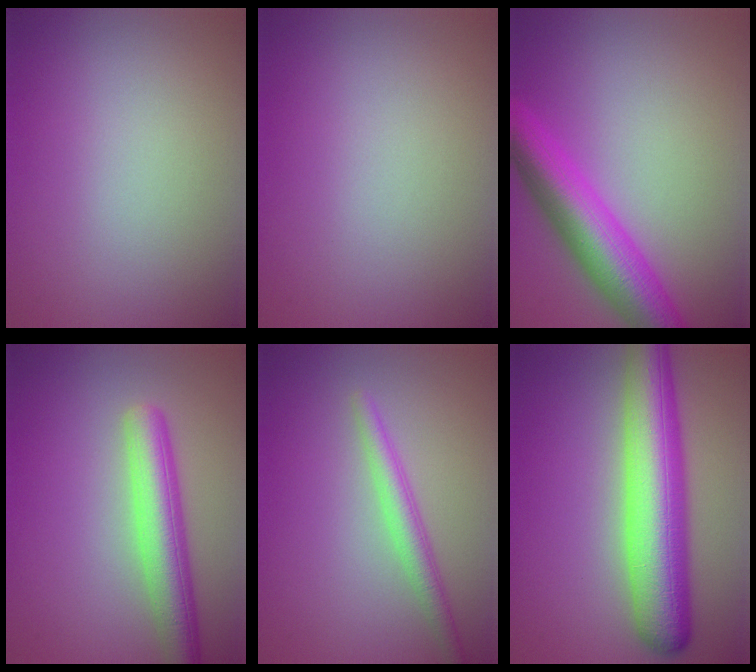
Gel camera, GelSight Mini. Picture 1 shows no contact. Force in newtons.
{"total": 0.0}
{"total": 7.1, "press": 7.1, "slide": 0.3}
{"total": 5.3, "press": 5.3, "slide": 0.2}
{"total": 2.5, "press": 2.5, "slide": 0.1}
{"total": 9.5, "press": 9.5, "slide": 0.2}